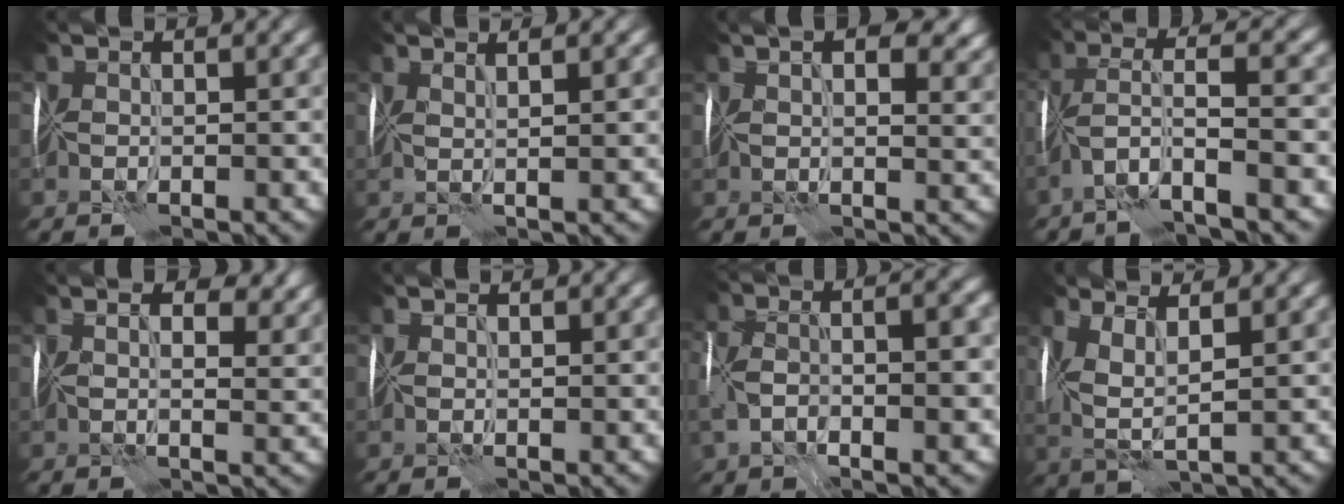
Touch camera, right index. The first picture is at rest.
{"total": 2.4, "force": [1.5, 0.6, 1.8], "torque": [-0.021, 0.009, 0.009]}
{"total": 8.1, "force": [3.6, 4.3, 5.8], "torque": [-0.042, 0.026, 0.033]}
{"total": 5.6, "force": [-2.5, 1.1, 4.9], "torque": [-0.097, 0.015, -0.056]}
{"total": 5.7, "force": [2.7, 2.9, 4.2], "torque": [-0.048, 0.017, 0.028]}
{"total": 0.7, "force": [0.7, 0.3, -0.2], "torque": [0.008, 0.004, 0.008]}
{"total": 8.4, "force": [-1.6, 4.1, 7.1], "torque": [-0.142, 0.005, -0.033]}
{"total": 3.8, "force": [1.3, 1.5, 3.2], "torque": [-0.084, 0.002, 0.023]}